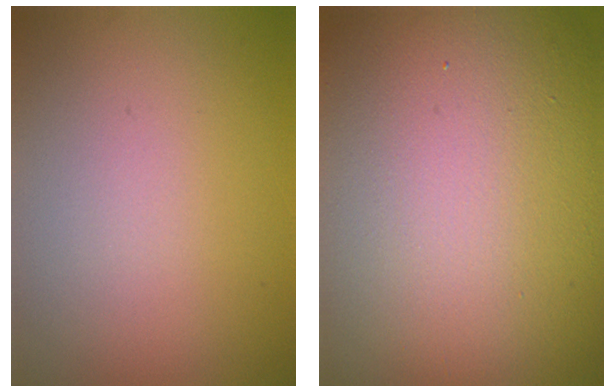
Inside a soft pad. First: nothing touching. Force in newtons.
{"total": 22.7, "press": 22.7, "slide": 1.2}